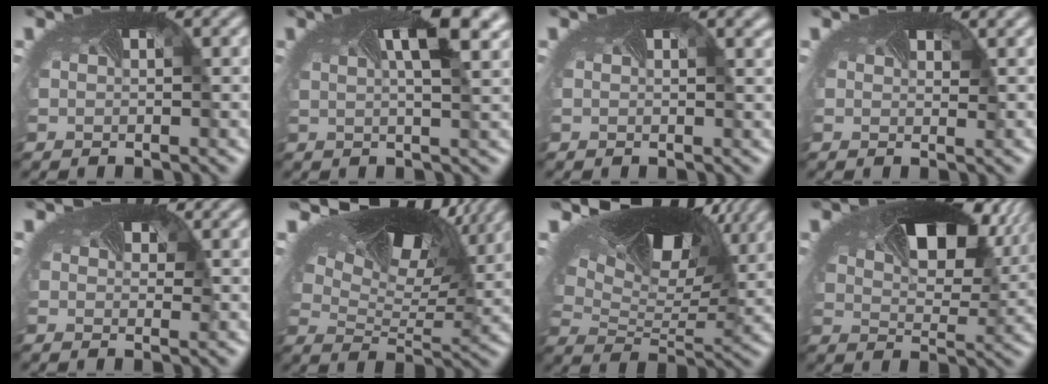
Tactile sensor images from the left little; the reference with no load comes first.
{"total": 6.4, "force": [2.7, 2.0, 5.5], "torque": [-0.073, 0.005, 0.037]}
{"total": 1.5, "force": [0.9, 0.7, 1.1], "torque": [-0.008, 0.007, -0.001]}
{"total": 0.7, "force": [0.7, -0.1, 0.1], "torque": [-0.004, -0.007, 0.009]}
{"total": 0.8, "force": [0.7, 0.4, 0.0], "torque": [-0.006, -0.008, 0.010]}
{"total": 10.2, "force": [7.3, 4.3, 5.7], "torque": [-0.128, 0.005, 0.129]}
{"total": 10.7, "force": [6.8, 5.1, 6.4], "torque": [-0.132, 0.003, 0.121]}
{"total": 8.2, "force": [3.8, 4.4, 5.7], "torque": [-0.104, -0.005, 0.066]}